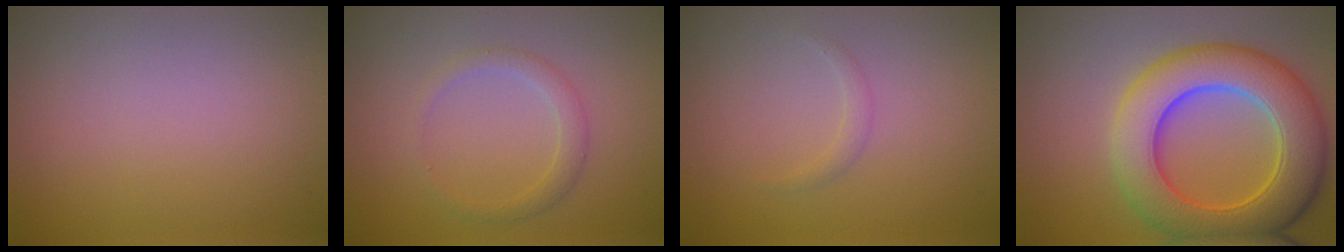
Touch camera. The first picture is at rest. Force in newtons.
{"total": 1.7, "press": 1.7, "slide": 0.0}
{"total": 0.8, "press": 0.8, "slide": 0.1}
{"total": 9.6, "press": 9.6, "slide": 0.5}